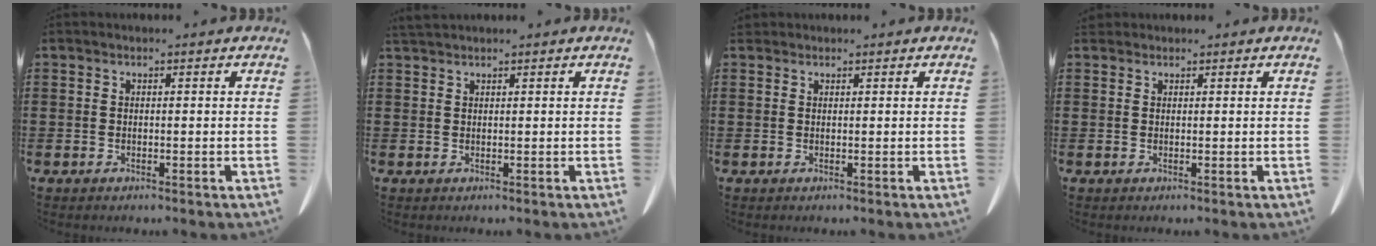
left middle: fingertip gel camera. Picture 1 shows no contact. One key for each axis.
{"total": 1.1, "fx": 1.1, "fy": 0.0, "fz": 0.3, "tx": -0.008, "ty": -0.002, "tz": 0.022}
{"total": 0.7, "fx": 0.6, "fy": 0.3, "fz": 0.1, "tx": -0.005, "ty": 0.000, "tz": 0.013}
{"total": 0.8, "fx": 0.8, "fy": 0.3, "fz": 0.2, "tx": -0.006, "ty": 0.001, "tz": 0.015}